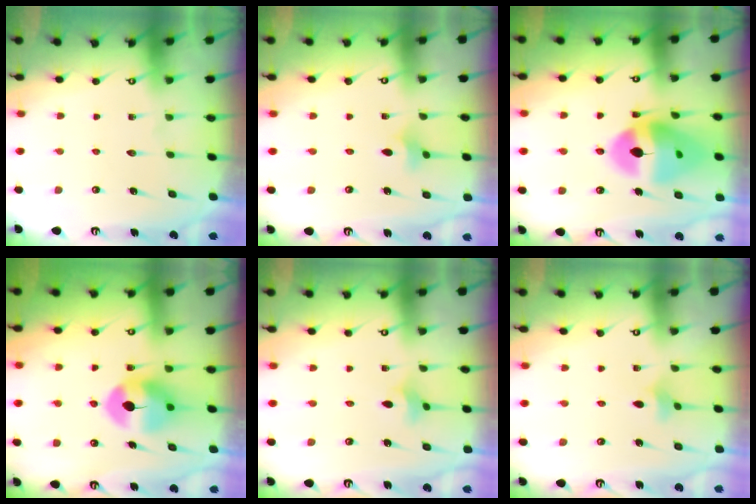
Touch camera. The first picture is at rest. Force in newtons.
{"total": 3.7, "press": 3.6, "slide": 0.7}
{"total": 17.1, "press": 17.0, "slide": 2.0}
{"total": 8.5, "press": 8.5, "slide": 1.0}
{"total": 3.5, "press": 3.4, "slide": 0.8}
{"total": 3.0, "press": 2.9, "slide": 0.5}